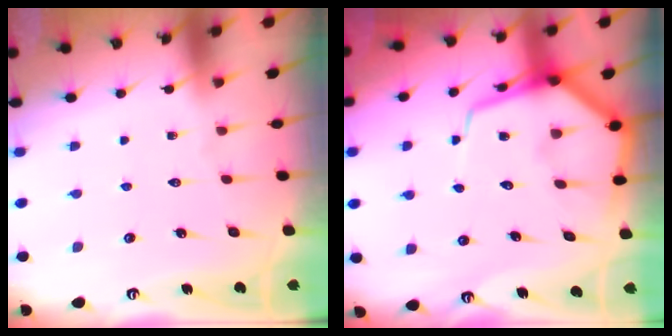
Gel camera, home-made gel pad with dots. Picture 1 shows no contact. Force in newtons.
{"total": 10.3, "press": 10.3, "slide": 1.1}